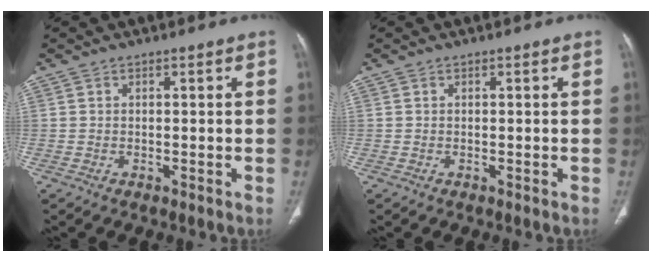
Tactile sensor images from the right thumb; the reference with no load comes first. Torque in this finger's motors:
{"motor_torque": [-0.02, 0.15, 0.00, 0.00, 0.00]}